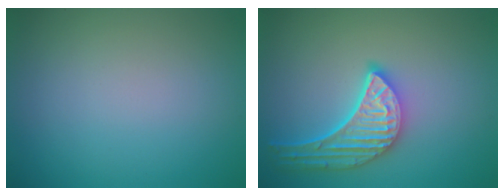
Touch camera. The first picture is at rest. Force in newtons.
{"total": 5.7, "press": 4.5, "slide": 3.5}